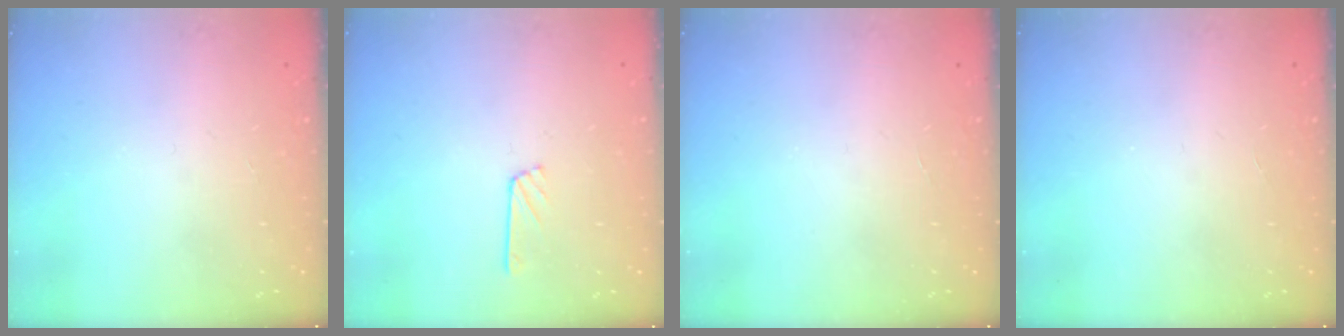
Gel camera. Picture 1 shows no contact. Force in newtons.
{"total": 4.8, "press": 4.7, "slide": 0.5}
{"total": 0.0}
{"total": 0.0}